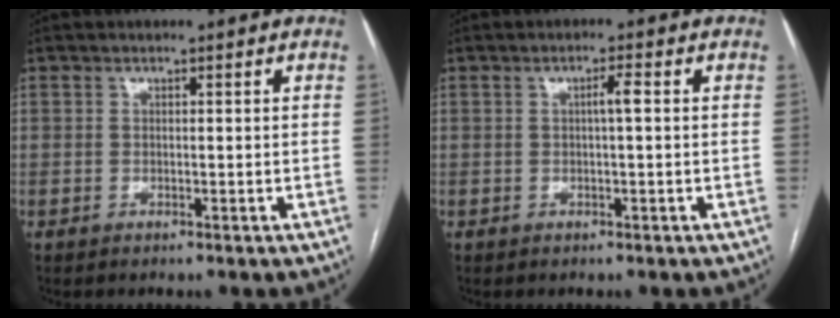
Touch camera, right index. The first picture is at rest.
{"total": 1.8, "force": [0.2, -0.2, 1.7], "torque": [-0.029, 0.003, 0.003]}